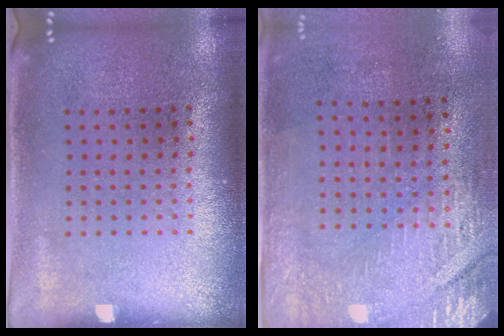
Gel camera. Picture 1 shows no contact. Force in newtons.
{"total": 2.8, "press": 2.4, "slide": 1.4}